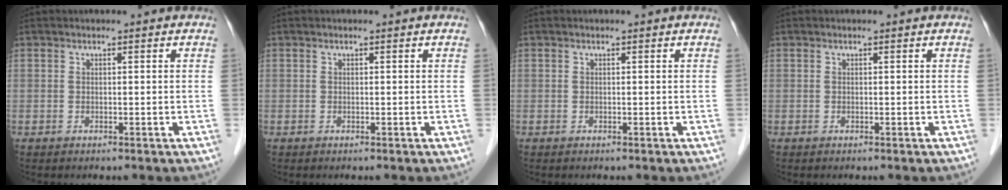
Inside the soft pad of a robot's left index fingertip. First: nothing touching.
{"total": 0.0}
{"total": 0.0}
{"total": 0.0}